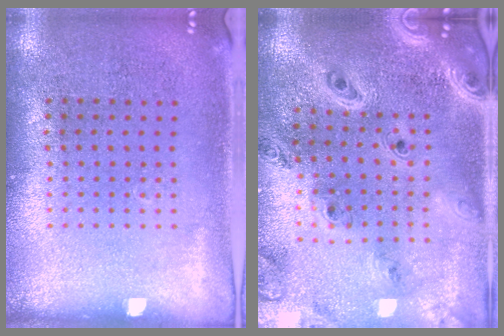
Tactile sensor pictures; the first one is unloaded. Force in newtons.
{"total": 2.5, "press": 2.2, "slide": 1.1}